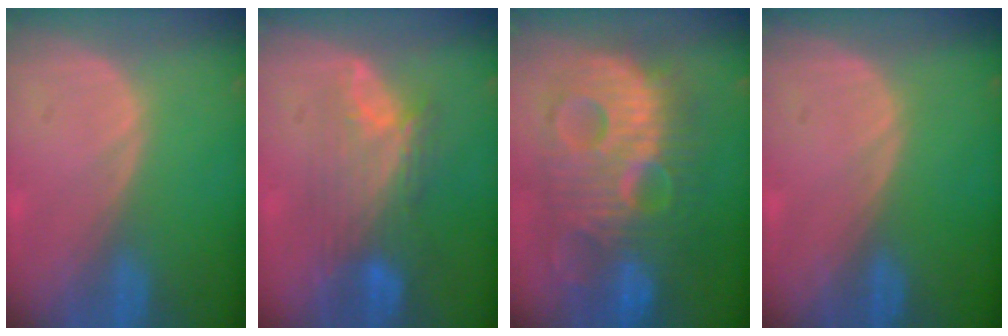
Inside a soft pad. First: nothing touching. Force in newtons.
{"total": 8.2, "press": 7.6, "slide": 3.1}
{"total": 13.6, "press": 13.5, "slide": 1.2}
{"total": 0.0}